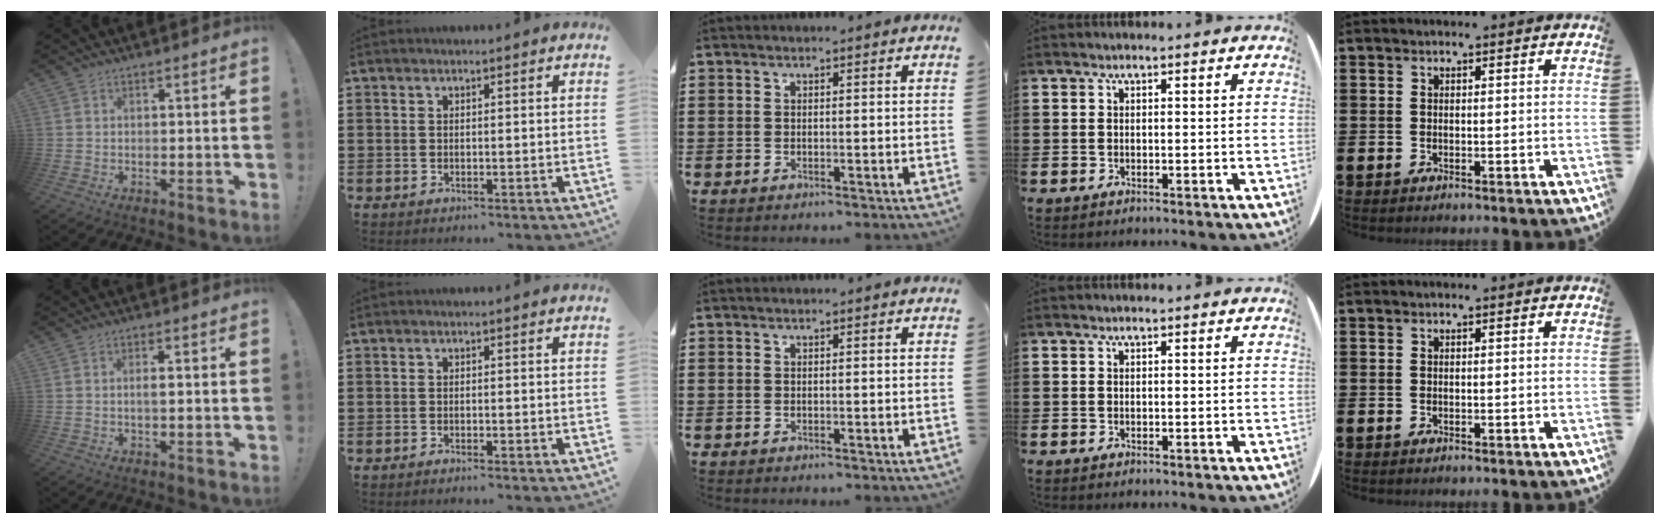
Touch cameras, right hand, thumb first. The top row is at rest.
{"thumb": {"total": 1.9, "force": [-0.3, 0.3, 1.9], "torque": [-0.034, 0.001, -0.007]}, "index": {"total": 0.8, "force": [-0.7, -0.1, 0.2], "torque": [-0.004, -0.002, -0.014]}}